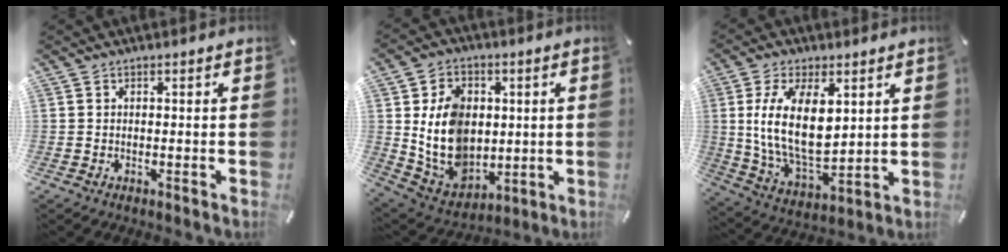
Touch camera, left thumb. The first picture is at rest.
{"total": 14.3, "force": [1.3, 12.0, 7.8], "torque": [-0.163, -0.007, 0.030]}
{"total": 15.4, "force": [3.8, 8.6, 12.2], "torque": [-0.260, -0.012, 0.067]}